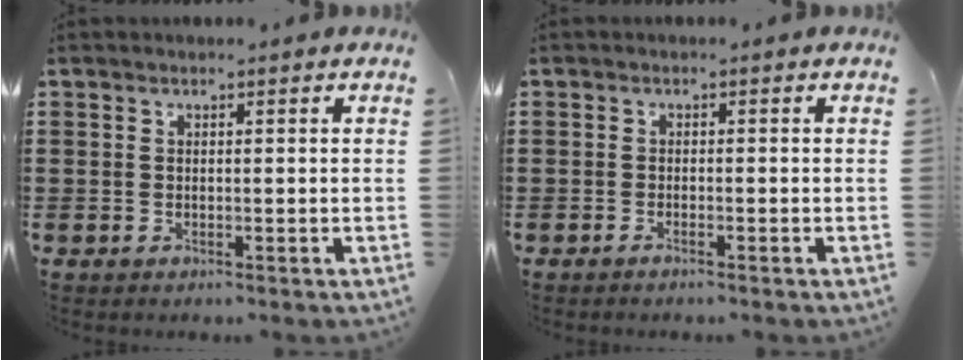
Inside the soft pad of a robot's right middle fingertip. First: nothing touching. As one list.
[{"total": 0.7, "force": [-0.6, 0.0, 0.4], "torque": [-0.008, -0.001, -0.011]}]